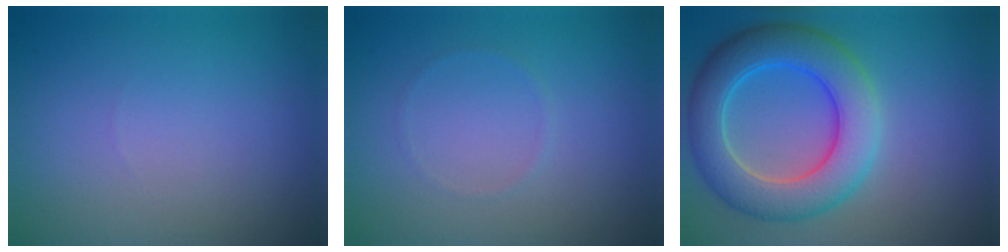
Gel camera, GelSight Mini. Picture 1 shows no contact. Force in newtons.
{"total": 0.5, "press": 0.5, "slide": 0.1}
{"total": 7.5, "press": 7.5, "slide": 0.2}